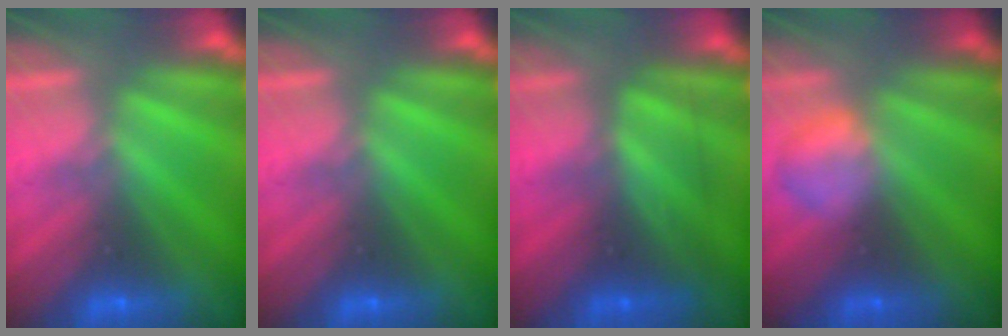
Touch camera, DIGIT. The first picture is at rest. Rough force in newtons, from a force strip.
{"total": 0.0}
{"total": 2.4}
{"total": 2.2}